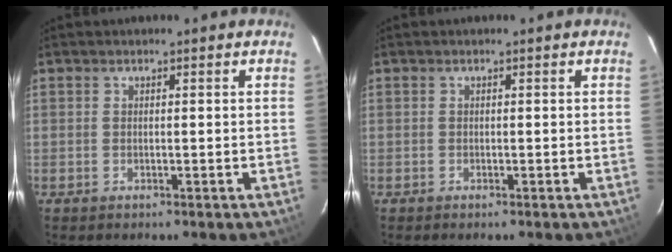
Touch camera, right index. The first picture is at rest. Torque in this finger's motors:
{"motor_torque": [0.13, 0.00, -0.03, 0.01]}